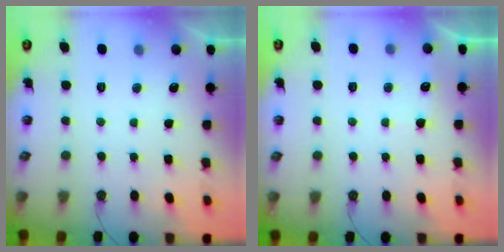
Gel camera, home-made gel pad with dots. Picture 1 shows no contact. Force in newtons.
{"total": 4.3, "press": 4.2, "slide": 0.5}